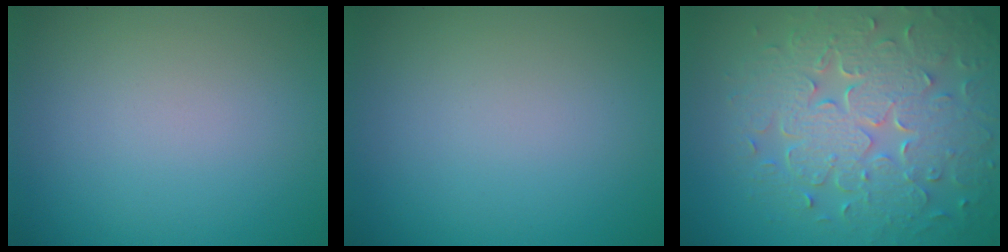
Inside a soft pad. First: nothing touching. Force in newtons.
{"total": 0.0}
{"total": 8.2, "press": 5.9, "slide": 5.6}